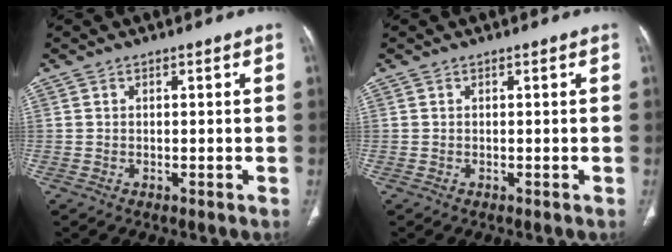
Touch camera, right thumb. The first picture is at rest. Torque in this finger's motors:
{"motor_torque": [0.00, 0.00, 0.00, 0.00, 0.00]}